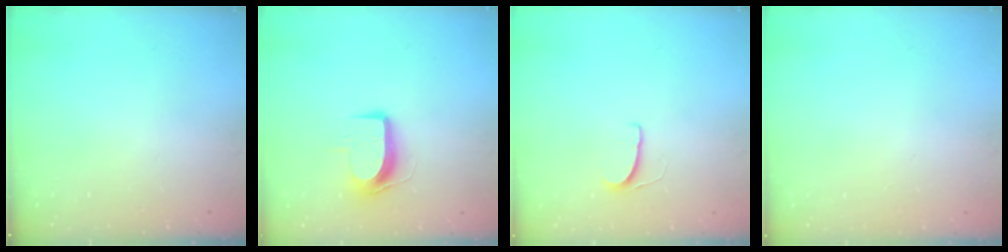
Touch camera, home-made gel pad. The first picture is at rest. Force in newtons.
{"total": 9.2, "press": 9.1, "slide": 0.9}
{"total": 5.4, "press": 5.4, "slide": 0.4}
{"total": 0.0}